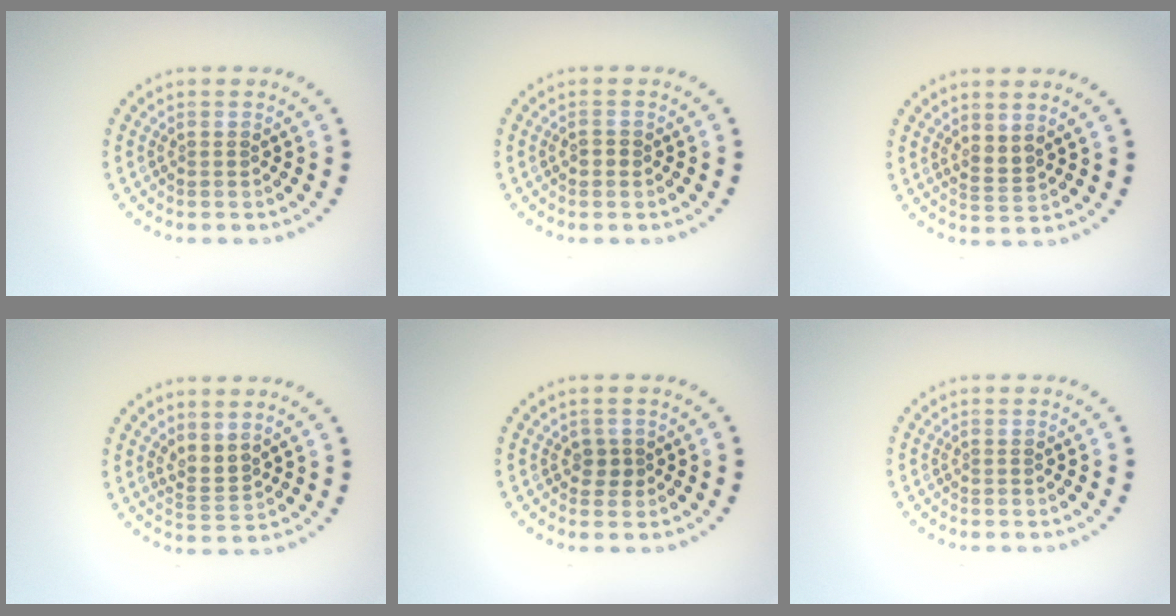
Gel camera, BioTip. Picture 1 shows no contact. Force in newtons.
{"total": 0.8, "press": 0.8, "slide": 0.1}
{"total": 1.6, "press": 1.2, "slide": 1.1}
{"total": 2.0, "press": 1.6, "slide": 1.2}
{"total": 1.3, "press": 1.1, "slide": 0.6}
{"total": 0.0}